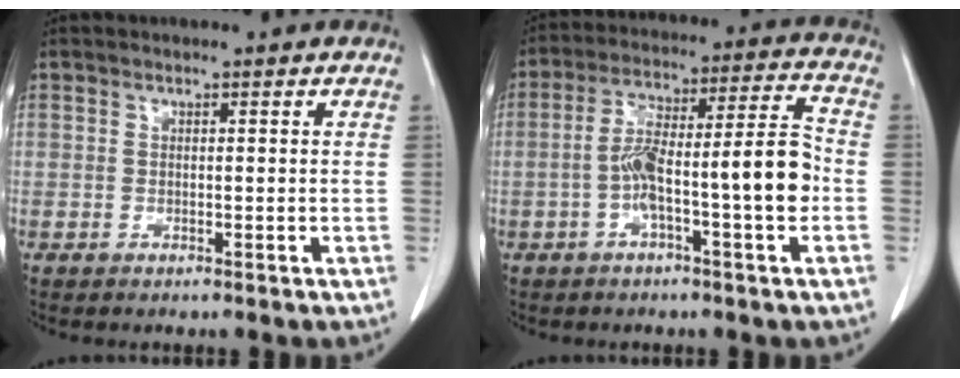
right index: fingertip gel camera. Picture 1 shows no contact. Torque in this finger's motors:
{"motor_torque": [1.37, -0.54, 0.72, 0.21]}